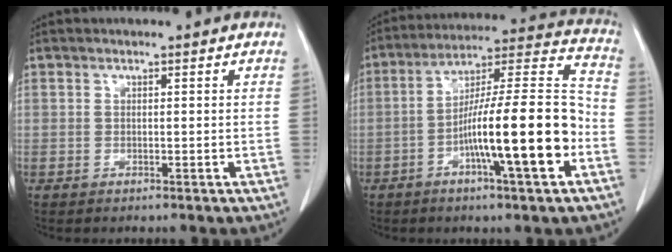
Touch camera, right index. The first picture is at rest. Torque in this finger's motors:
{"motor_torque": [1.45, -0.69, 0.62, 0.19]}